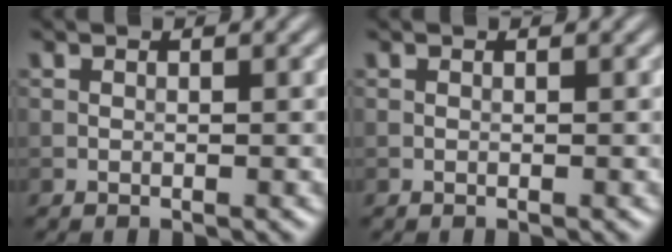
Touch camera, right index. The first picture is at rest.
{"total": 0.0}